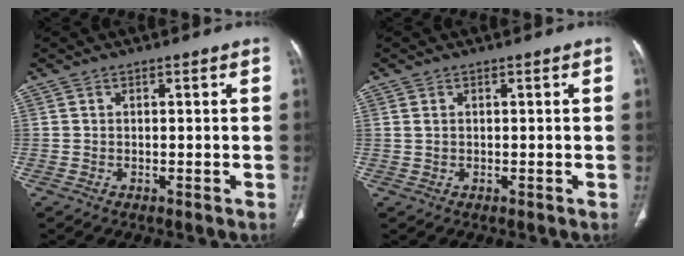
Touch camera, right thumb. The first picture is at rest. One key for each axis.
{"total": 1.0, "fx": 0.3, "fy": 0.6, "fz": 0.6, "tx": -0.017, "ty": 0.003, "tz": 0.012}